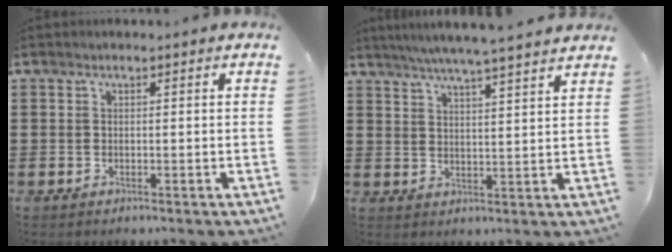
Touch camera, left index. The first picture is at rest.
{"total": 5.3, "force": [4.8, -0.8, 2.1], "torque": [-0.055, -0.020, 0.082]}